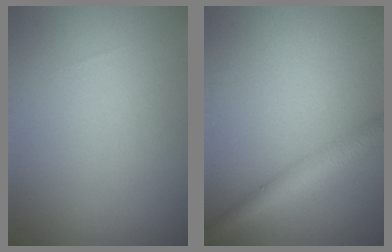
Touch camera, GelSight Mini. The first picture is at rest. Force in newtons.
{"total": 3.8, "press": 3.8, "slide": 0.2}